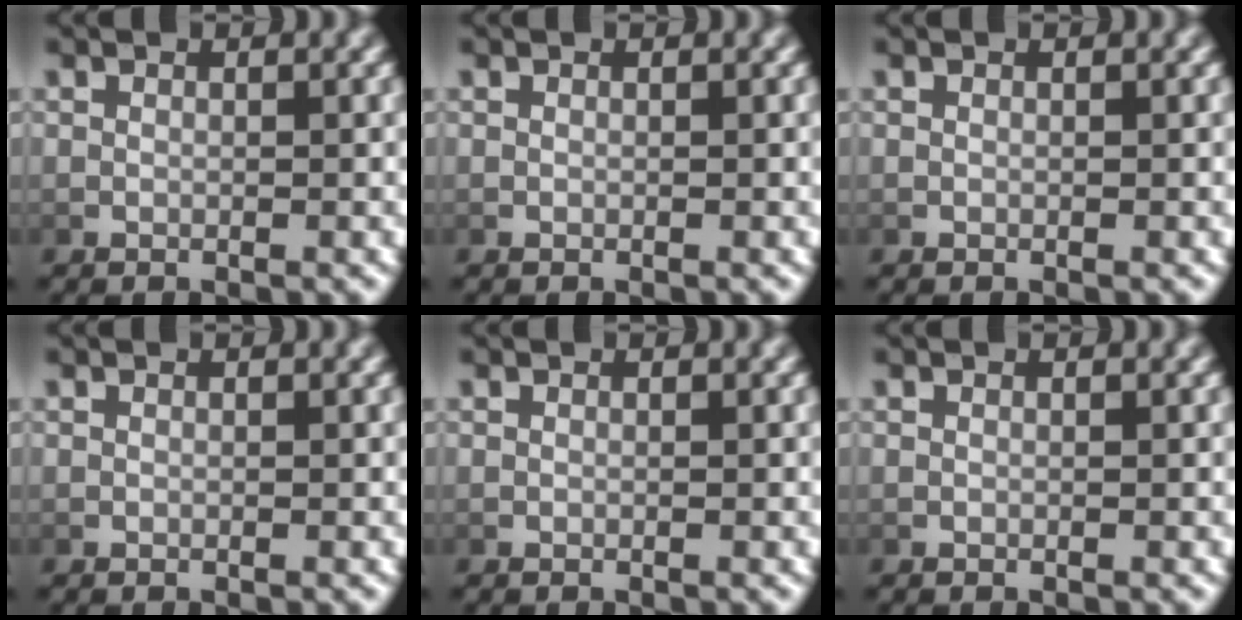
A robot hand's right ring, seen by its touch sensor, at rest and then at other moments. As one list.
[{"total": 0.0}, {"total": 0.0}, {"total": 0.0}, {"total": 0.0}, {"total": 0.0}]